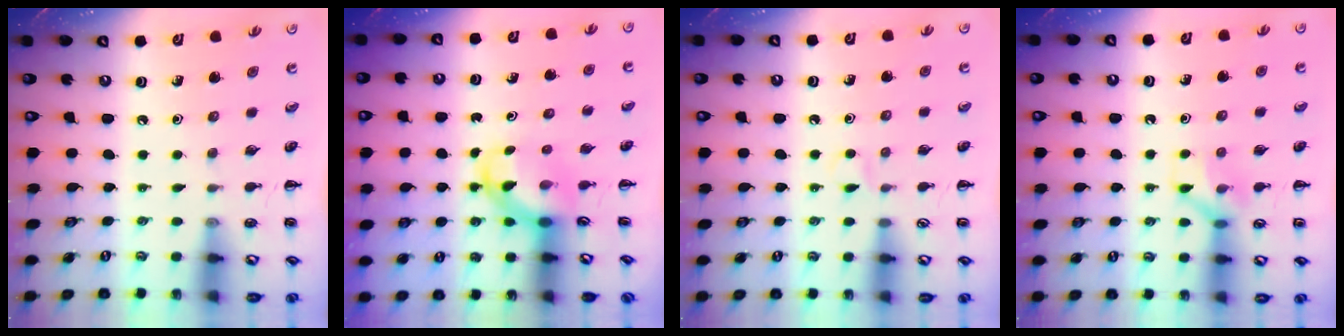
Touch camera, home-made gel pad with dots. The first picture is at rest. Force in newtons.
{"total": 3.6, "press": 3.6, "slide": 0.5}
{"total": 2.9, "press": 2.7, "slide": 0.9}
{"total": 8.7, "press": 8.7, "slide": 0.6}